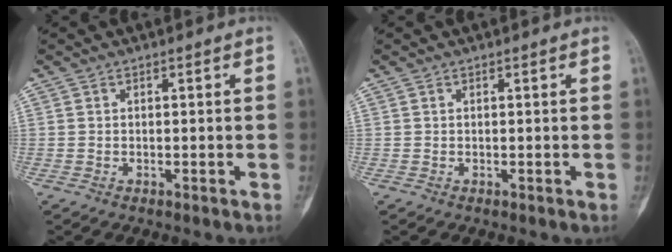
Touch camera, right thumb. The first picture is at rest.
{"total": 0.0}